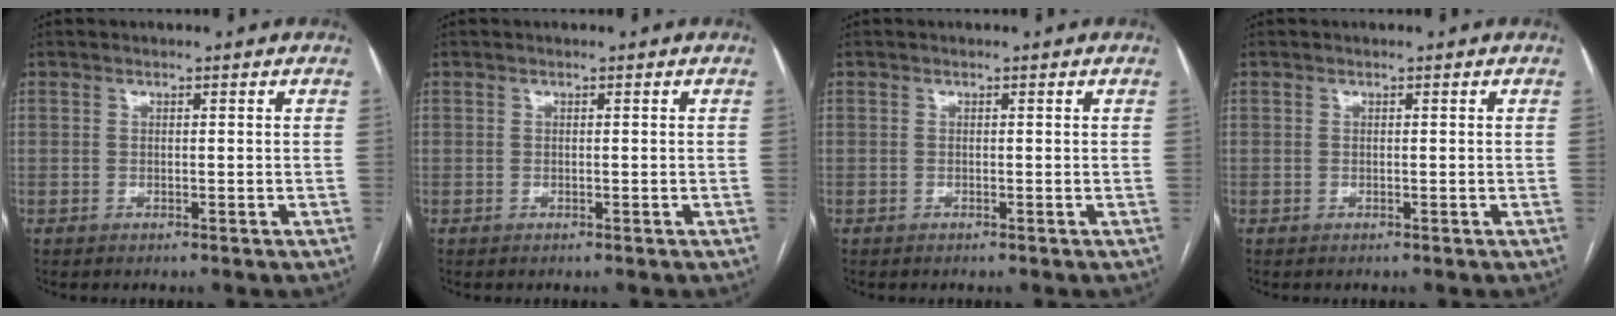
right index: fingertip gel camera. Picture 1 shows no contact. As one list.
[{"total": 0.0}, {"total": 0.0}, {"total": 0.0}]